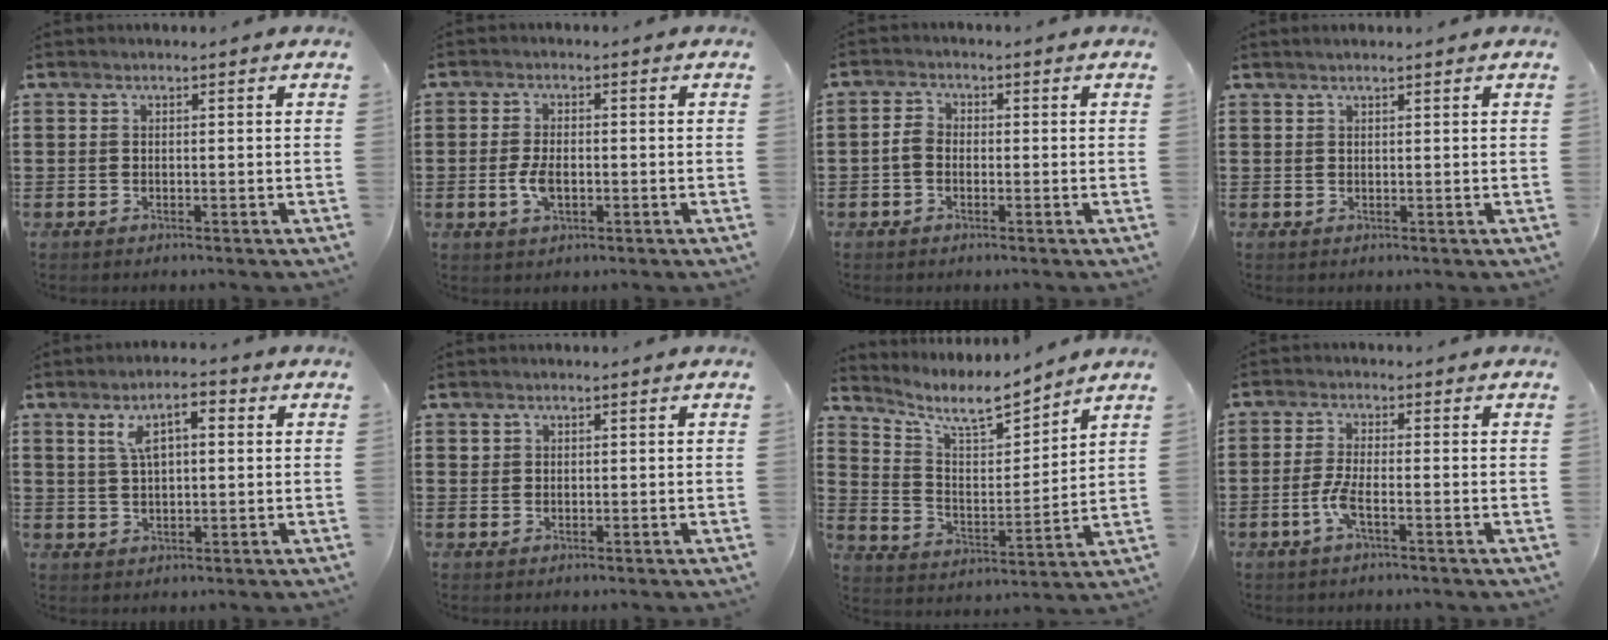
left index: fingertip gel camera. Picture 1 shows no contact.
{"total": 4.2, "force": [-0.8, 2.1, 3.6], "torque": [-0.084, -0.003, -0.020]}
{"total": 2.4, "force": [-0.7, 1.8, 1.5], "torque": [-0.044, 0.000, -0.018]}
{"total": 0.8, "force": [0.6, 0.0, 0.5], "torque": [-0.009, 0.000, 0.012]}
{"total": 5.6, "force": [2.0, 2.2, 4.8], "torque": [-0.092, 0.007, 0.030]}
{"total": 1.0, "force": [0.7, 0.6, 0.1], "torque": [-0.003, 0.003, 0.015]}
{"total": 8.1, "force": [7.0, 1.7, 3.6], "torque": [-0.090, -0.037, 0.122]}
{"total": 3.6, "force": [-1.6, 0.7, 3.2], "torque": [-0.084, -0.007, -0.037]}